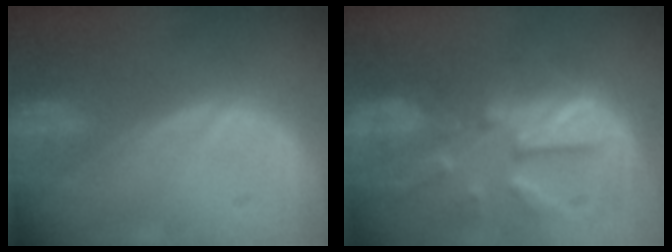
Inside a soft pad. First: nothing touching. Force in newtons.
{"total": 11.9, "press": 10.4, "slide": 5.8}